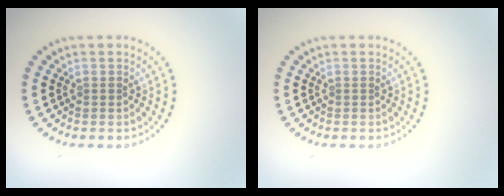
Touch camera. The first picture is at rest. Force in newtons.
{"total": 0.0}